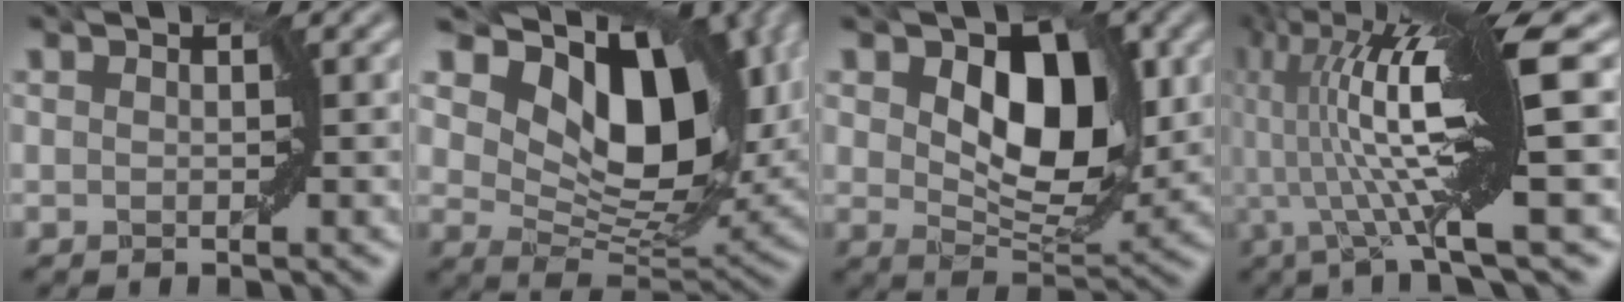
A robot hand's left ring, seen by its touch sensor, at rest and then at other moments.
{"total": 14.1, "force": [5.0, 8.4, 10.2], "torque": [-0.146, -0.004, 0.095]}
{"total": 8.4, "force": [1.9, 5.0, 6.4], "torque": [-0.103, -0.007, 0.034]}
{"total": 13.0, "force": [0.8, 2.1, 12.8], "torque": [-0.221, 0.024, 0.015]}